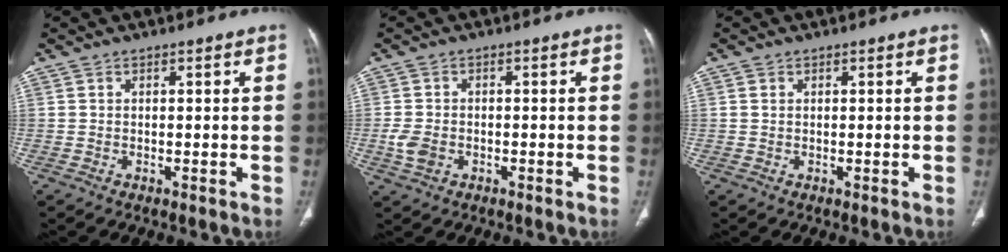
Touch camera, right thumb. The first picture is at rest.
{"total": 3.7, "force": [-1.1, 2.8, 2.2], "torque": [-0.049, 0.005, -0.018]}
{"total": 0.8, "force": [0.3, 0.6, 0.5], "torque": [-0.009, 0.000, 0.007]}